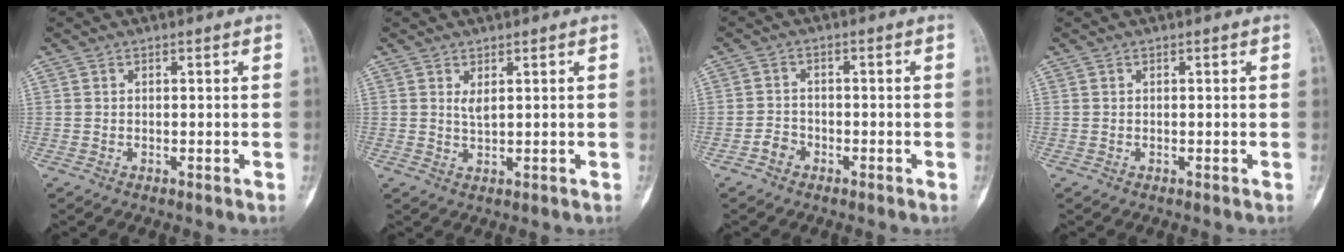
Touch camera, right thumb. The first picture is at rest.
{"total": 1.7, "force": [0.8, 0.5, 1.4], "torque": [-0.028, -0.010, 0.019]}
{"total": 2.5, "force": [-1.6, 1.8, 0.7], "torque": [-0.009, 0.013, -0.032]}
{"total": 0.0}